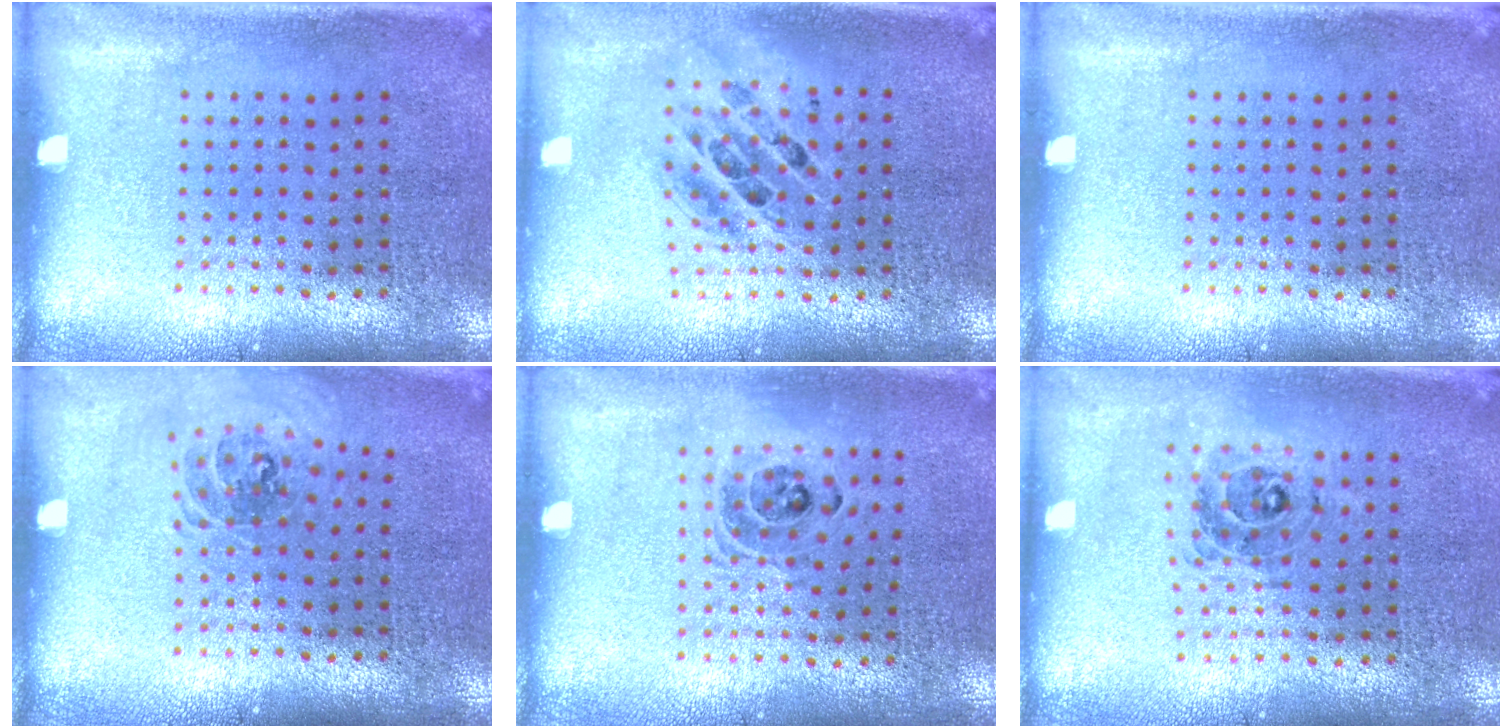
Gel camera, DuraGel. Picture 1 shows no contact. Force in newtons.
{"total": 1.5, "press": 1.3, "slide": 0.8}
{"total": 0.0}
{"total": 0.9, "press": 0.9, "slide": 0.2}
{"total": 1.2, "press": 1.1, "slide": 0.6}
{"total": 0.7, "press": 0.7, "slide": 0.1}